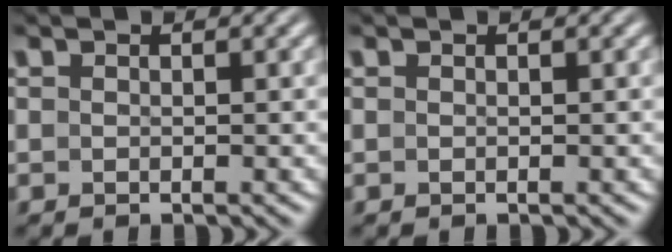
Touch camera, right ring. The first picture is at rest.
{"total": 0.0}